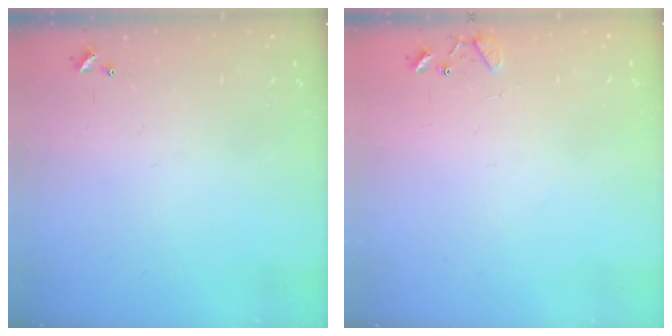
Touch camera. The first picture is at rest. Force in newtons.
{"total": 8.4, "press": 8.4, "slide": 0.7}